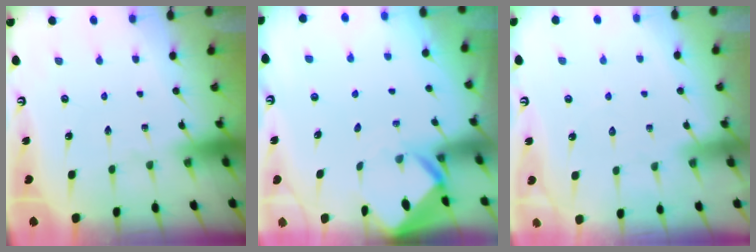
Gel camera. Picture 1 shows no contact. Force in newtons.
{"total": 2.8, "press": 2.8, "slide": 0.2}
{"total": 2.5, "press": 2.5, "slide": 0.3}